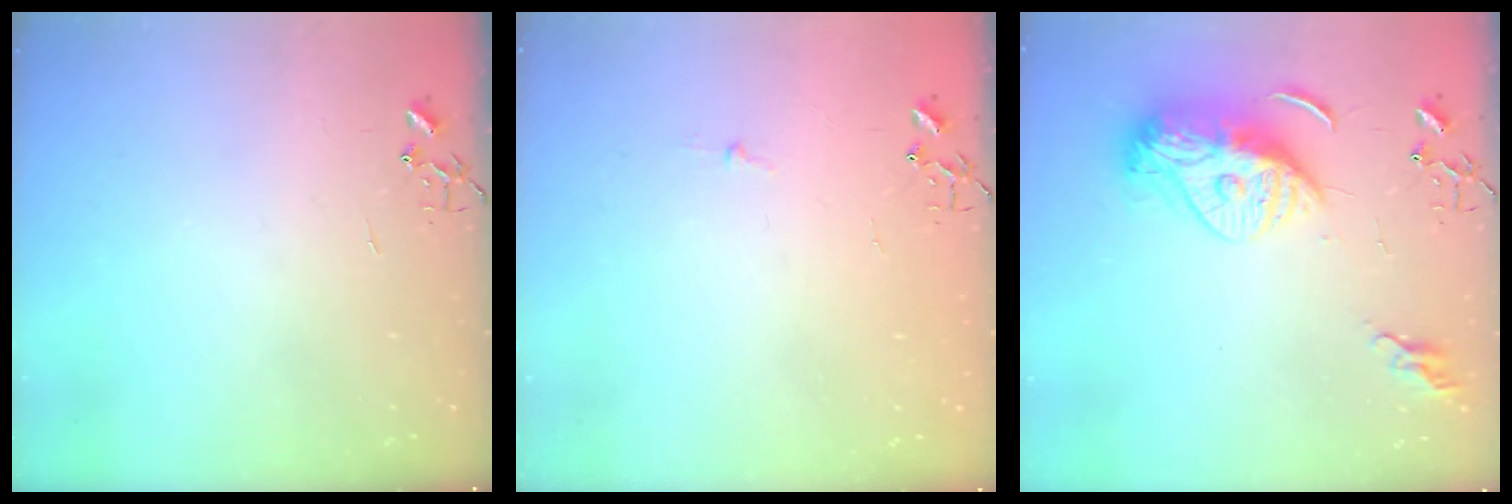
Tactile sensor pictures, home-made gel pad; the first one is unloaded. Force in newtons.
{"total": 2.7, "press": 2.7, "slide": 0.3}
{"total": 15.5, "press": 15.4, "slide": 1.3}